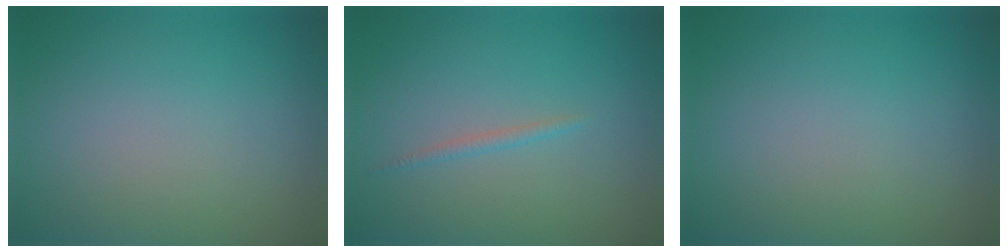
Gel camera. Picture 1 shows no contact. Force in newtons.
{"total": 0.8, "press": 0.8, "slide": 0.0}
{"total": 0.0}